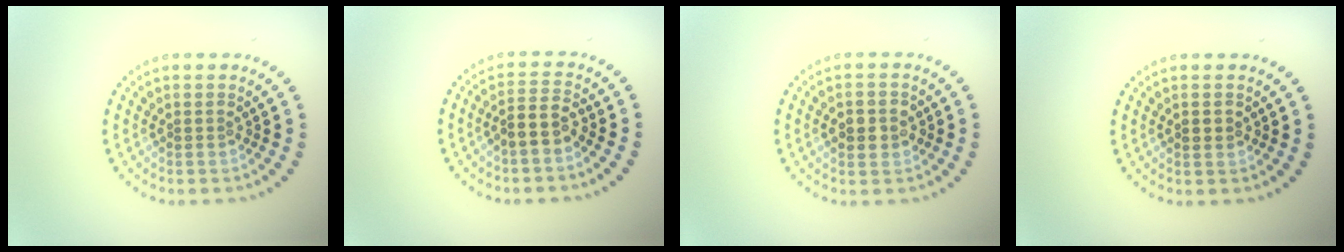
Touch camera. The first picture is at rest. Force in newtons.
{"total": 2.5, "press": 2.2, "slide": 1.1}
{"total": 2.5, "press": 2.4, "slide": 0.4}
{"total": 1.5, "press": 1.5, "slide": 0.1}